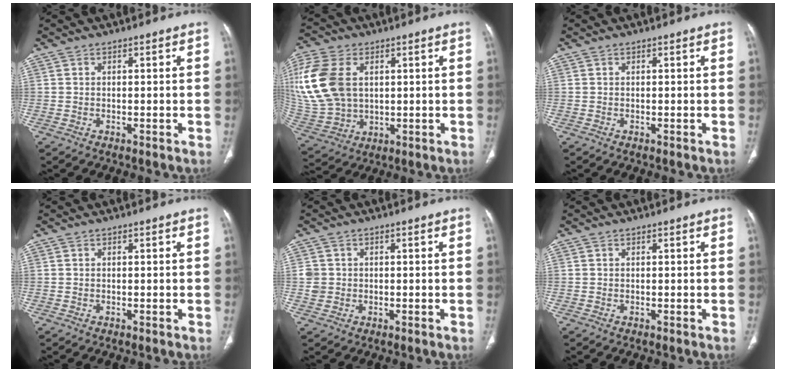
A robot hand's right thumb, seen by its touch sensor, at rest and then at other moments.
{"total": 21.1, "force": [4.6, 14.6, 14.5], "torque": [-0.346, -0.003, 0.099]}
{"total": 0.0}
{"total": 0.0}
{"total": 2.6, "force": [0.1, 2.5, 0.7], "torque": [0.000, 0.004, 0.006]}
{"total": 0.0}